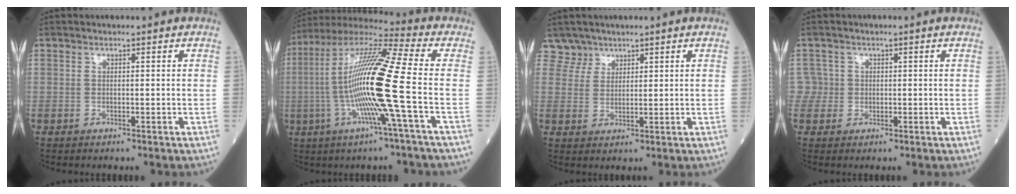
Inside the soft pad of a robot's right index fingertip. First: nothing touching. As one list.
[{"total": 17.3, "force": [-2.7, -1.1, 17.0], "torque": [-0.330, 0.004, -0.068]}, {"total": 2.7, "force": [2.2, 1.5, -0.6], "torque": [0.018, 0.004, 0.042]}, {"total": 2.0, "force": [-0.2, 2.0, -0.5], "torque": [0.023, 0.008, -0.006]}]